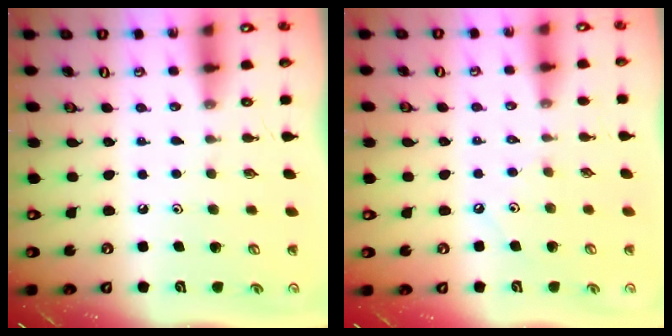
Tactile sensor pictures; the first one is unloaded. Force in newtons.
{"total": 1.8, "press": 1.7, "slide": 0.4}